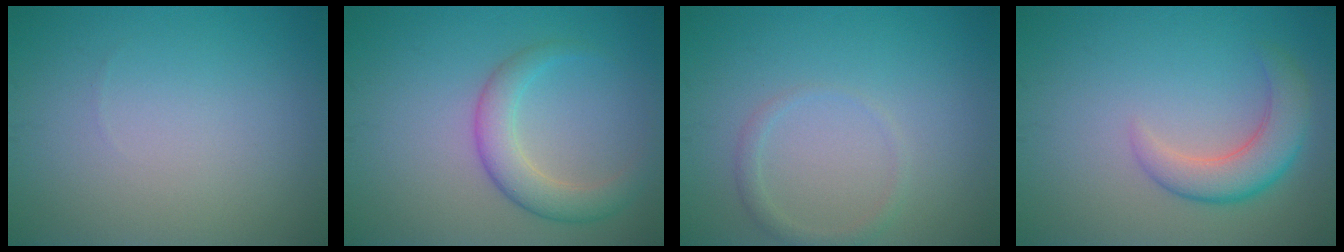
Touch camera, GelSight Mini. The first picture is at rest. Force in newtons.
{"total": 3.6, "press": 3.6, "slide": 0.2}
{"total": 1.3, "press": 1.3, "slide": 0.0}
{"total": 4.1, "press": 4.1, "slide": 0.2}